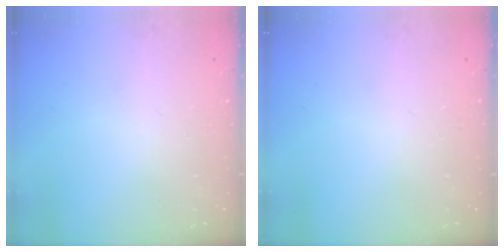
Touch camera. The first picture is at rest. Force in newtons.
{"total": 0.0}